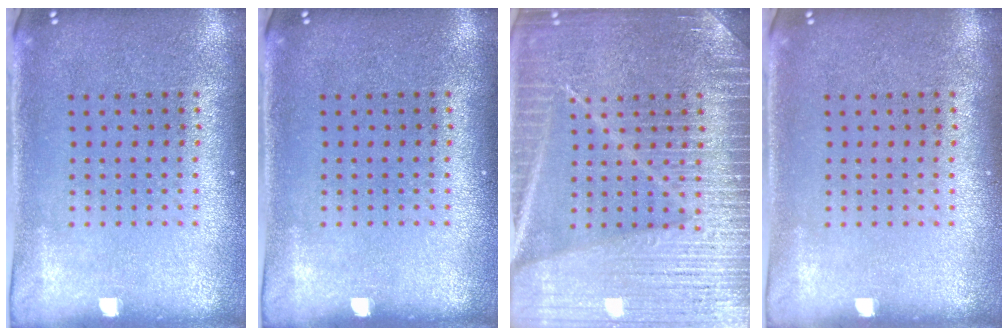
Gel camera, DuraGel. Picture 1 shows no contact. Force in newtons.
{"total": 0.0}
{"total": 6.6, "press": 6.5, "slide": 0.9}
{"total": 0.0}